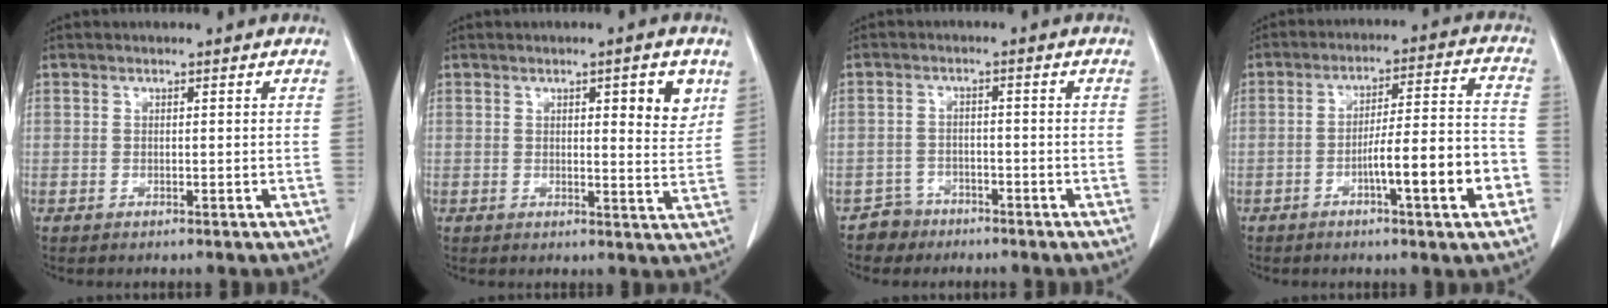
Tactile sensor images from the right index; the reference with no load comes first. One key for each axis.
{"total": 5.8, "fx": 2.6, "fy": 1.2, "fz": 5.1, "tx": -0.062, "ty": -0.013, "tz": 0.029}
{"total": 3.3, "fx": -2.3, "fy": 2.1, "fz": -0.7, "tx": 0.014, "ty": 0.010, "tz": -0.041}
{"total": 12.0, "fx": -4.3, "fy": 0.9, "fz": 11.1, "tx": -0.167, "ty": 0.012, "tz": -0.062}